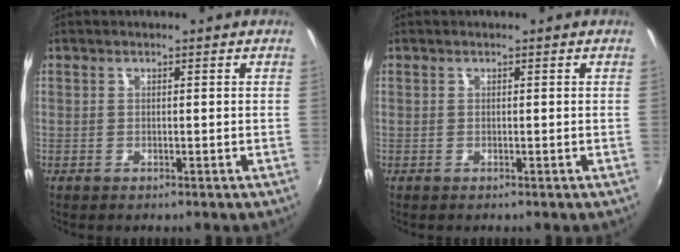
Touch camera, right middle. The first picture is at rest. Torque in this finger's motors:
{"motor_torque": [0.00, 0.00, 0.00, 0.00]}